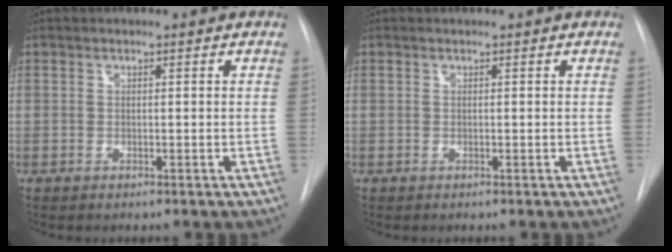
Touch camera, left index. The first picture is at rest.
{"total": 0.0}